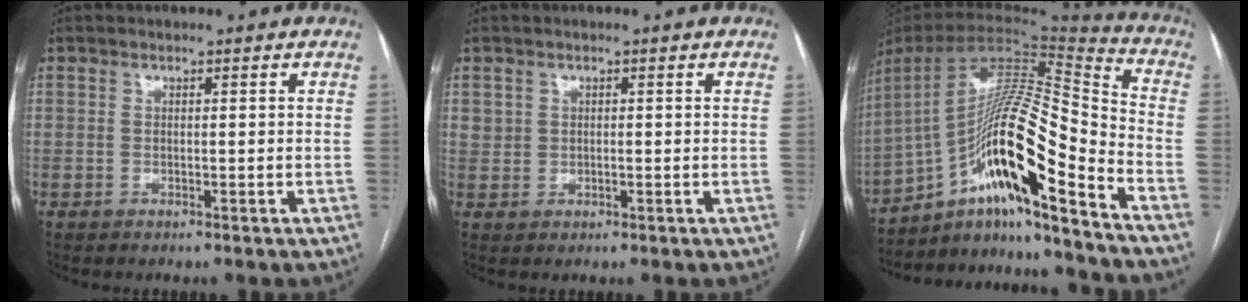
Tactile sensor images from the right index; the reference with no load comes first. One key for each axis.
{"total": 1.7, "fx": 0.6, "fy": 1.5, "fz": 0.2, "tx": 0.004, "ty": 0.007, "tz": 0.010}
{"total": 19.7, "fx": -11.0, "fy": 0.8, "fz": 16.4, "tx": -0.287, "ty": 0.019, "tz": -0.190}